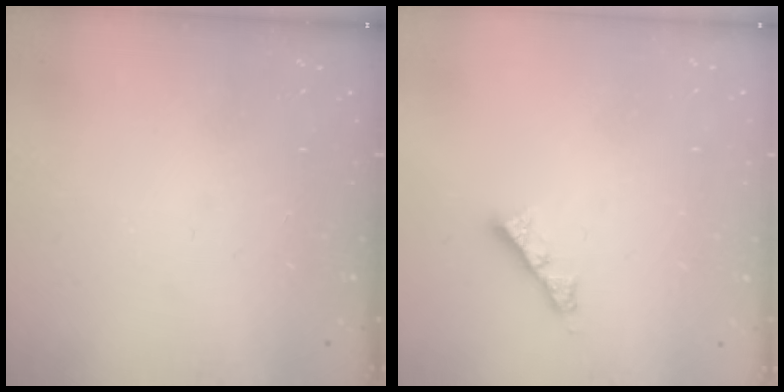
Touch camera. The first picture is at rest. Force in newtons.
{"total": 4.1, "press": 4.0, "slide": 0.3}